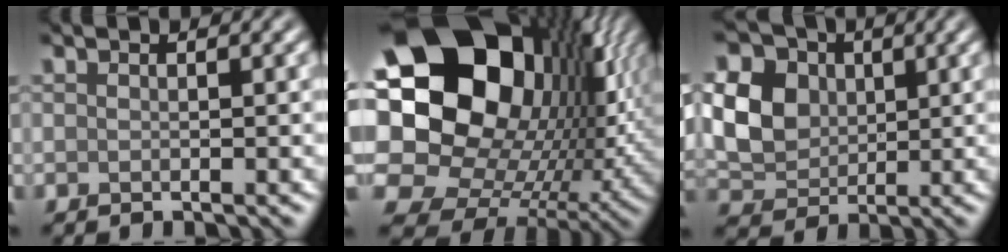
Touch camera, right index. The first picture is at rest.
{"total": 21.7, "force": [4.4, 16.1, 13.9], "torque": [-0.253, -0.013, 0.084]}
{"total": 7.6, "force": [1.3, 5.9, 4.5], "torque": [-0.115, 0.008, 0.021]}